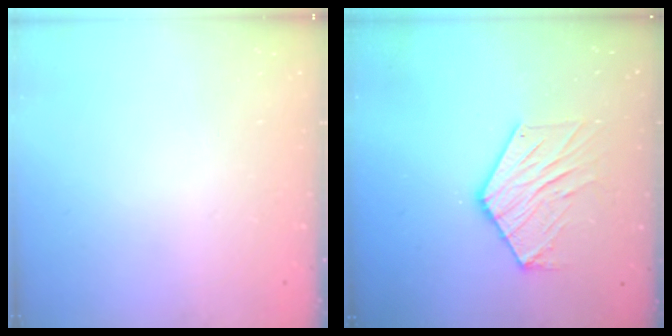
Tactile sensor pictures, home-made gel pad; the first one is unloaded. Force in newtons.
{"total": 12.2, "press": 12.2, "slide": 1.0}